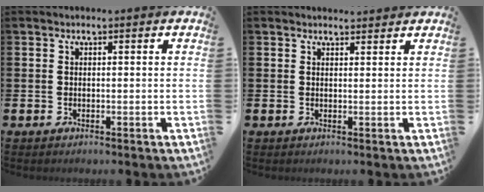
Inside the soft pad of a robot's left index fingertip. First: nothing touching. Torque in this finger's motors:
{"motor_torque": [0.29, -1.45, -0.03, -0.02]}